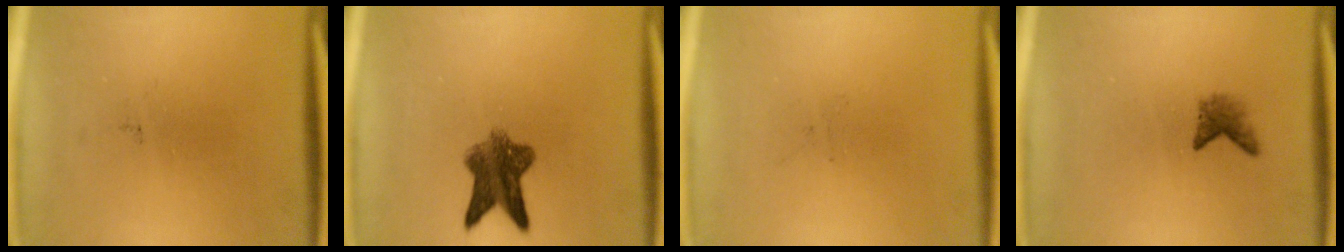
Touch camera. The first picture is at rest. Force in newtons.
{"total": 7.1}
{"total": 0.0}
{"total": 1.8}